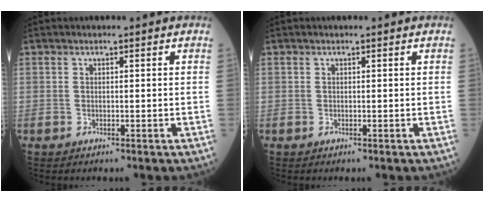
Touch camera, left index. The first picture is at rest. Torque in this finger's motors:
{"motor_torque": [-0.09, 0.09, -0.01, 0.00]}